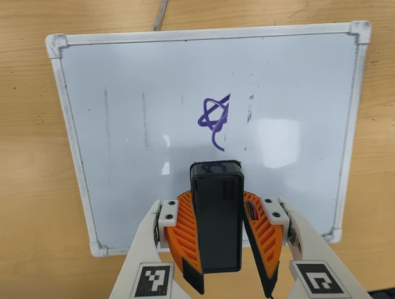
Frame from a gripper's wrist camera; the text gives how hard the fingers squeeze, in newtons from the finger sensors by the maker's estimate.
{"total": 9.8, "left": 10.1, "right": 9.4}